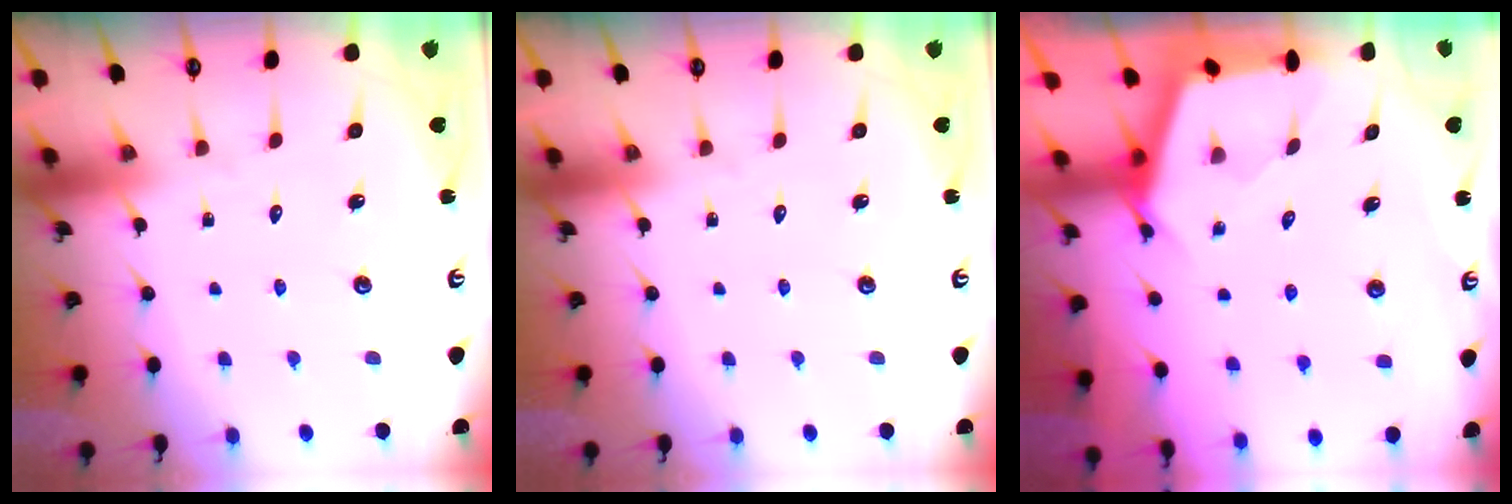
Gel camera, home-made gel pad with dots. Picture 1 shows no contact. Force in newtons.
{"total": 0.0}
{"total": 2.7, "press": 2.7, "slide": 0.3}